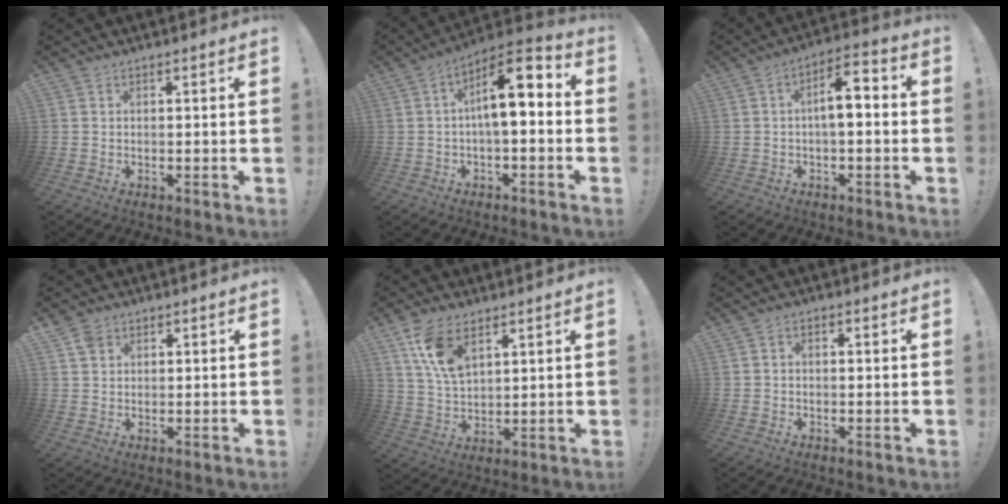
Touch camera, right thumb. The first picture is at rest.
{"total": 12.0, "force": [1.1, 4.4, 11.1], "torque": [-0.189, -0.003, 0.012]}
{"total": 8.1, "force": [-0.3, 3.3, 7.4], "torque": [-0.115, 0.009, -0.006]}
{"total": 3.6, "force": [2.3, 2.6, 1.1], "torque": [-0.018, -0.005, 0.045]}
{"total": 10.9, "force": [6.1, 5.7, 7.0], "torque": [-0.137, -0.016, 0.116]}
{"total": 1.2, "force": [-0.6, 0.8, 0.7], "torque": [-0.016, 0.006, -0.010]}